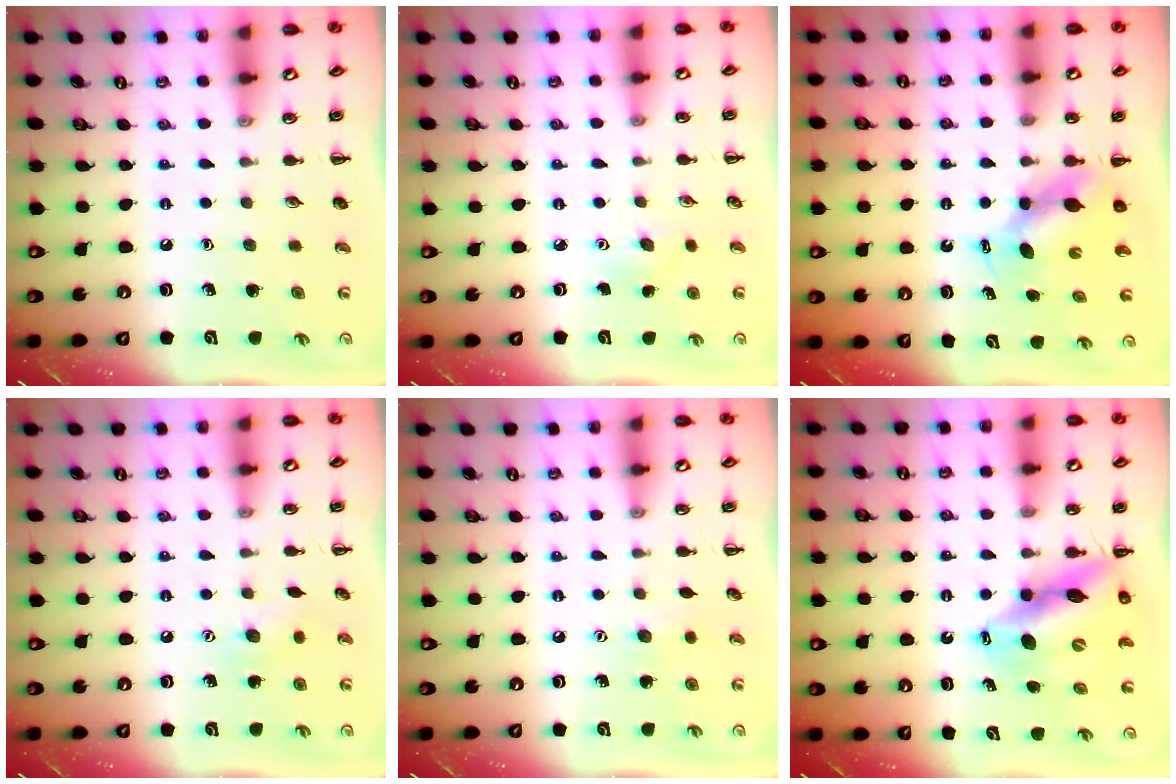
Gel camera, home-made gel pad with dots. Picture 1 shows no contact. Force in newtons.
{"total": 3.0, "press": 2.8, "slide": 0.8}
{"total": 6.1, "press": 6.0, "slide": 1.1}
{"total": 6.7, "press": 6.5, "slide": 1.7}
{"total": 3.0, "press": 2.9, "slide": 0.6}
{"total": 13.4, "press": 13.0, "slide": 3.5}